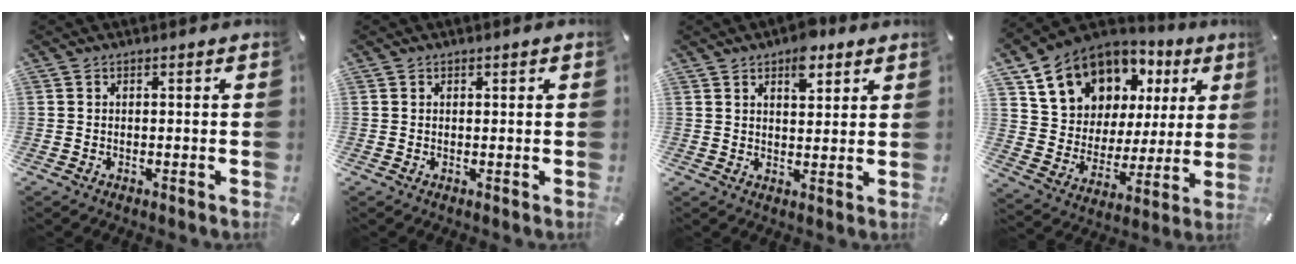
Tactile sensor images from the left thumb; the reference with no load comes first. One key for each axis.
{"total": 0.6, "fx": 0.4, "fy": 0.5, "fz": 0.1, "tx": -0.001, "ty": 0.002, "tz": 0.007}
{"total": 6.6, "fx": 4.2, "fy": 3.4, "fz": 3.8, "tx": -0.036, "ty": -0.018, "tz": 0.067}
{"total": 15.1, "fx": 9.2, "fy": 11.1, "fz": 4.5, "tx": -0.090, "ty": -0.061, "tz": 0.178}